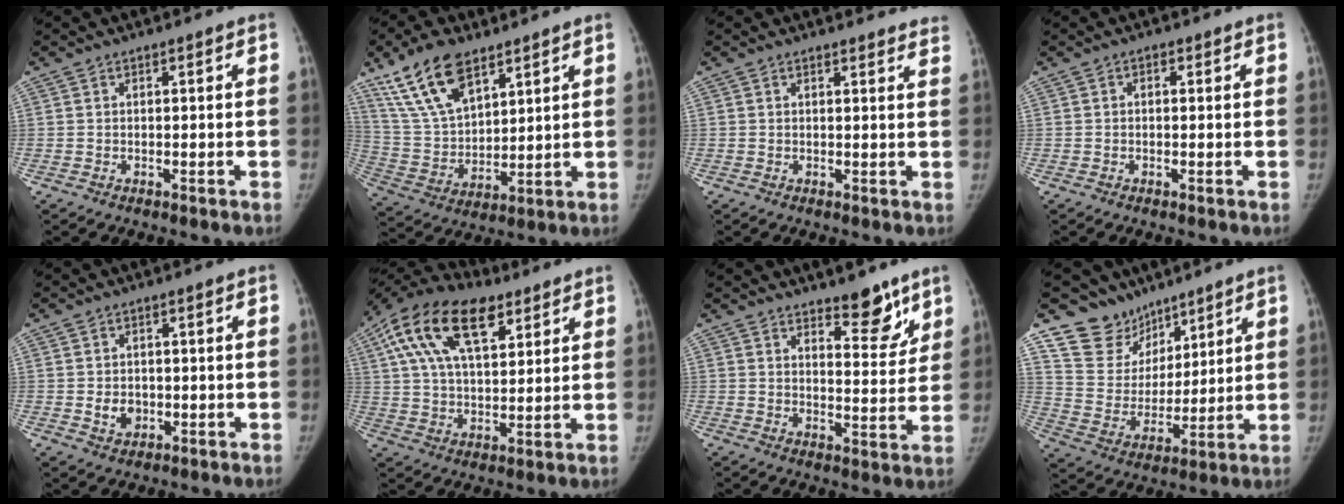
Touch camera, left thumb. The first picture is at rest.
{"total": 15.7, "force": [9.9, 7.7, 9.5], "torque": [-0.156, -0.036, 0.201]}
{"total": 5.6, "force": [5.5, 1.1, 0.5], "torque": [0.024, -0.025, 0.033]}
{"total": 0.9, "force": [0.2, 0.7, 0.5], "torque": [0.000, 0.002, -0.002]}
{"total": 3.9, "force": [-0.7, 3.2, 2.1], "torque": [-0.022, 0.003, -0.004]}
{"total": 20.4, "force": [9.7, 10.3, 14.7], "torque": [-0.262, 0.005, 0.169]}
{"total": 8.3, "force": [6.0, 3.3, 4.7], "torque": [-0.028, -0.044, 0.088]}
{"total": 12.1, "force": [9.0, 8.0, 0.5], "torque": [0.033, -0.072, 0.181]}